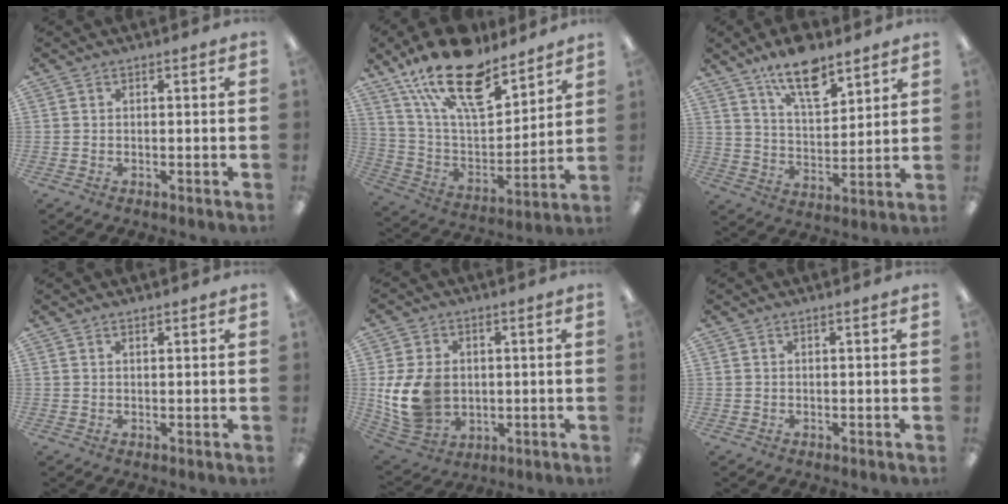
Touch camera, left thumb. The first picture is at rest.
{"total": 22.0, "force": [15.5, 9.2, 12.7], "torque": [-0.224, -0.092, 0.274]}
{"total": 12.8, "force": [9.5, 5.1, 7.0], "torque": [-0.114, -0.051, 0.165]}
{"total": 0.7, "force": [0.7, 0.2, -0.1], "torque": [-0.001, -0.001, 0.013]}
{"total": 13.3, "force": [-0.2, 10.5, 8.2], "torque": [-0.184, 0.005, 0.001]}
{"total": 0.5, "force": [0.3, -0.1, 0.4], "torque": [-0.006, 0.000, 0.005]}